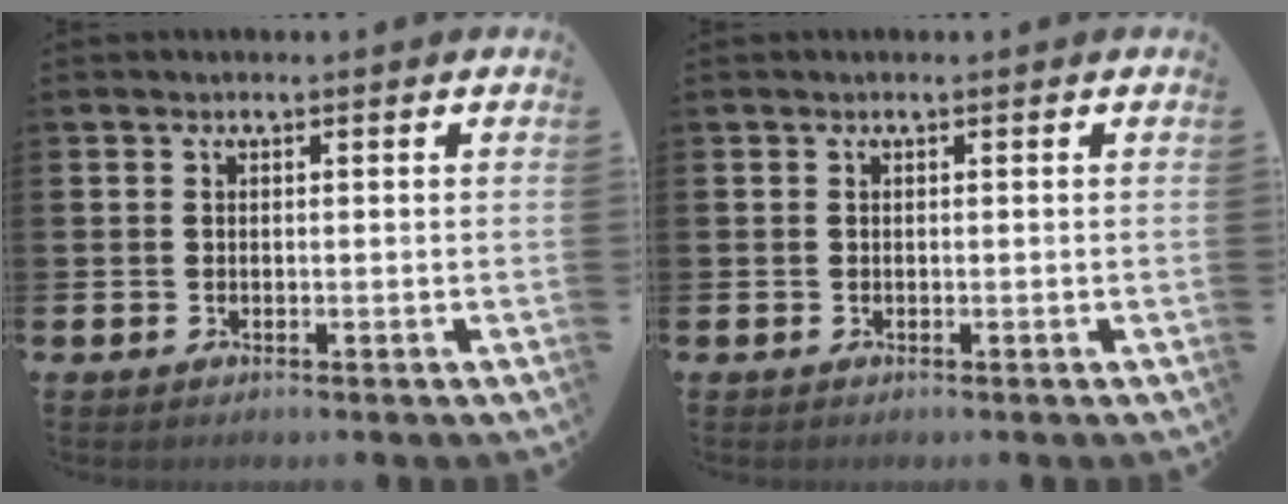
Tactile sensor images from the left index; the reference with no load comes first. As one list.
[{"total": 0.0}]